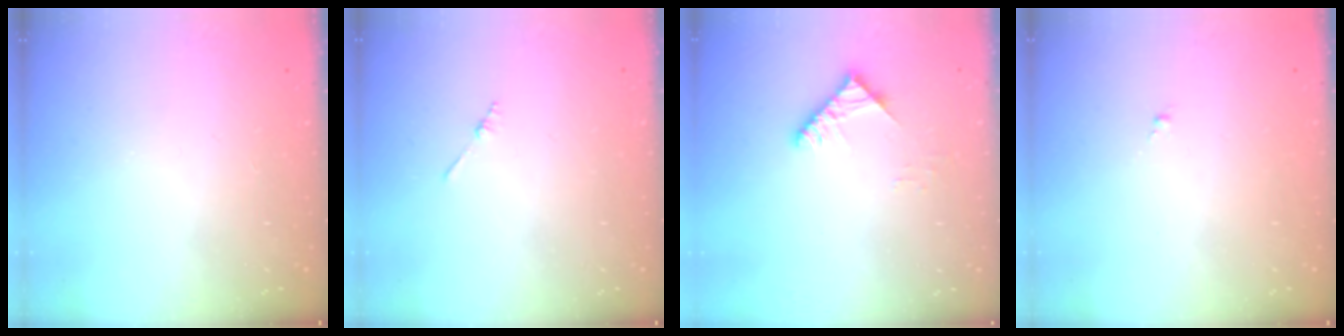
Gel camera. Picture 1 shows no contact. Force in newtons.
{"total": 1.3, "press": 1.3, "slide": 0.3}
{"total": 4.7, "press": 4.7, "slide": 0.9}
{"total": 0.0}